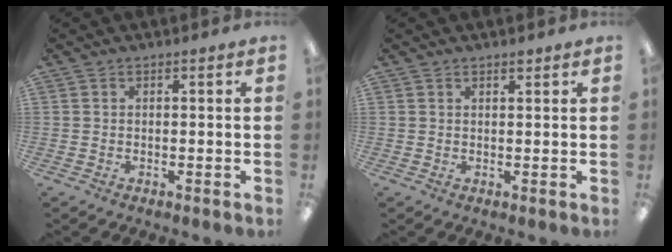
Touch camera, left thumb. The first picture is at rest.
{"total": 1.0, "force": [0.9, 0.2, 0.4], "torque": [-0.009, 0.000, 0.017]}